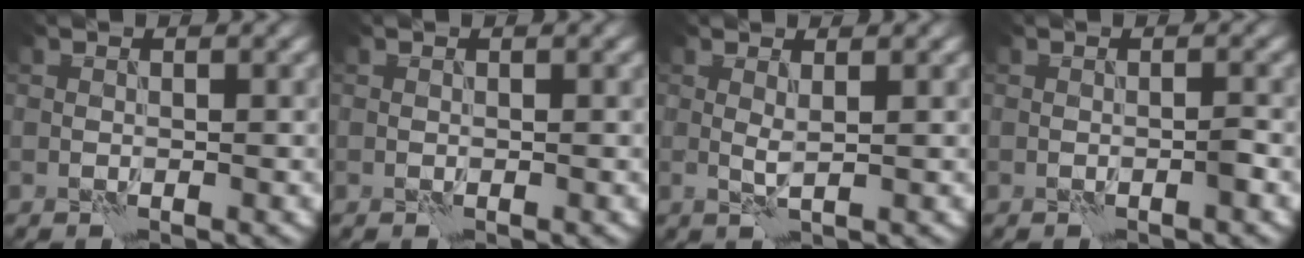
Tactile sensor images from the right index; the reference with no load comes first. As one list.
[{"total": 0.0}, {"total": 1.1, "force": [0.7, -0.2, 0.8], "torque": [-0.016, -0.002, 0.013]}, {"total": 0.6, "force": [-0.4, -0.2, 0.3], "torque": [-0.004, 0.004, -0.007]}]